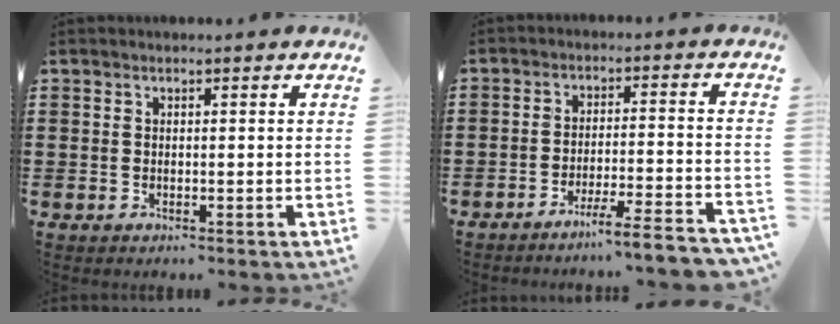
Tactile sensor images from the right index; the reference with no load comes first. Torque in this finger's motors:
{"motor_torque": [1.63, 0.51, -0.51, -0.08]}